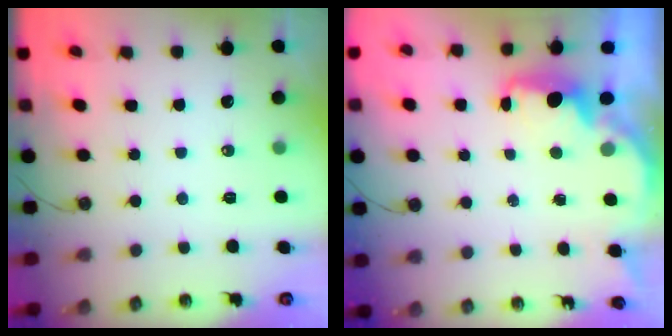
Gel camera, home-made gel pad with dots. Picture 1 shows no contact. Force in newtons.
{"total": 2.5, "press": 2.4, "slide": 0.8}